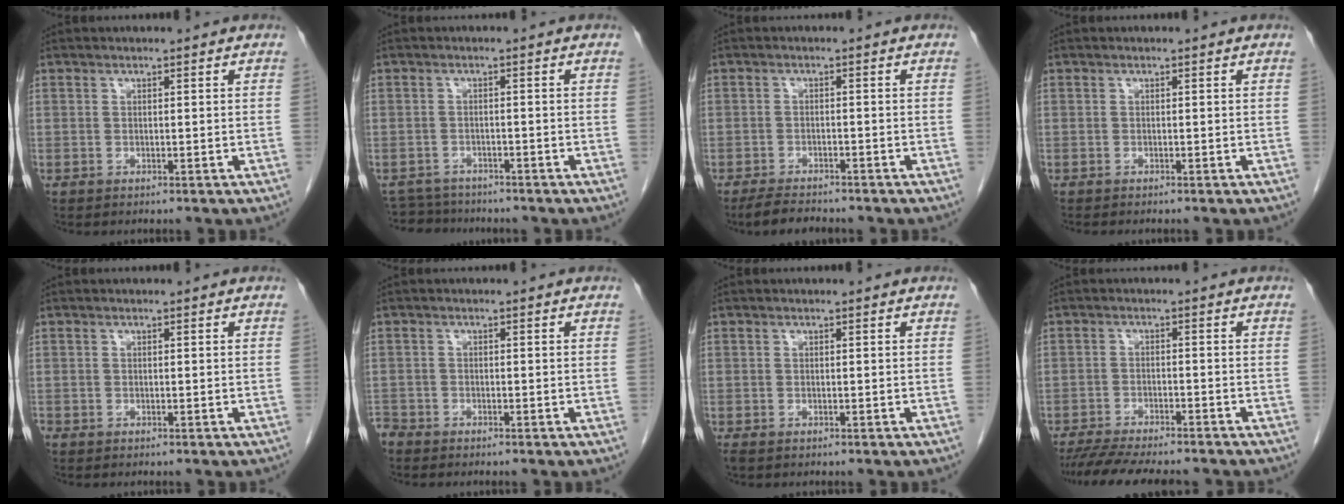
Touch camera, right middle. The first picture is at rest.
{"total": 5.1, "force": [-4.9, 1.3, -0.2], "torque": [0.006, 0.000, -0.081]}
{"total": 4.0, "force": [-3.7, 0.9, 1.5], "torque": [-0.030, -0.011, -0.064]}
{"total": 0.7, "force": [-0.6, -0.2, 0.3], "torque": [-0.003, 0.000, -0.011]}
{"total": 0.0}
{"total": 2.0, "force": [-1.9, 0.5, -0.1], "torque": [0.000, -0.005, -0.037]}
{"total": 1.0, "force": [-0.8, 0.4, 0.5], "torque": [-0.012, -0.003, -0.012]}
{"total": 12.4, "force": [-11.0, 1.8, 5.5], "torque": [-0.080, -0.011, -0.160]}